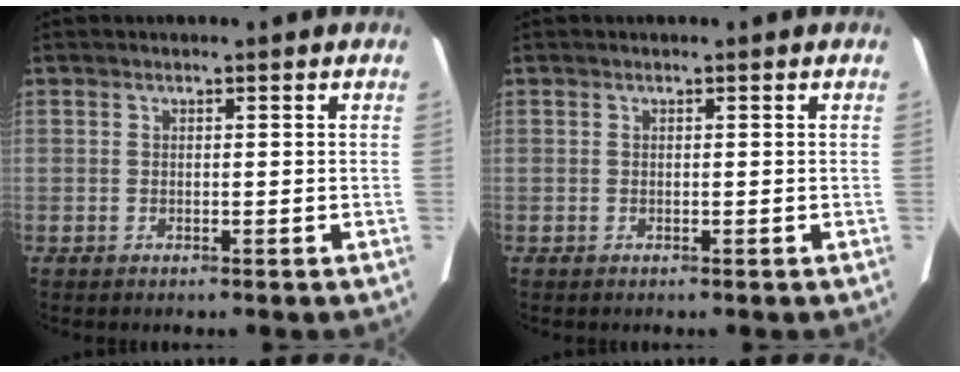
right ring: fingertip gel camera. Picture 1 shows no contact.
{"total": 0.0}